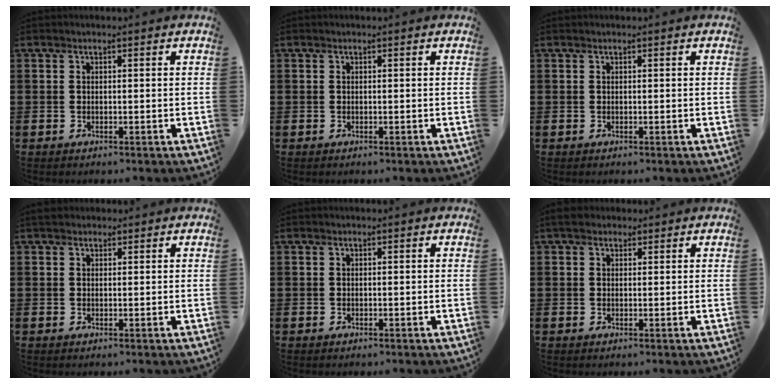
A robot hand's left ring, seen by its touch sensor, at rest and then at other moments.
{"total": 0.0}
{"total": 0.0}
{"total": 1.5, "force": [1.3, 0.7, 0.4], "torque": [-0.003, 0.003, 0.023]}
{"total": 0.0}
{"total": 2.4, "force": [1.8, 1.2, 0.9], "torque": [-0.017, 0.008, 0.033]}